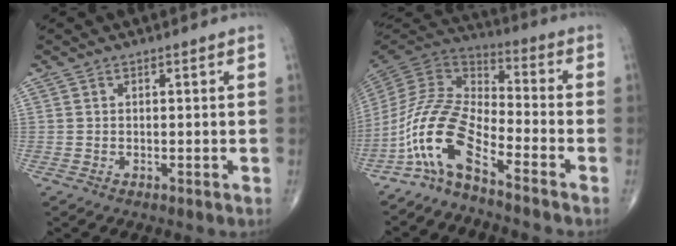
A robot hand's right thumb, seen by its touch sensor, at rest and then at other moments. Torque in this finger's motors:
{"motor_torque": [0.12, 0.73, 1.60, -1.17, 0.58]}